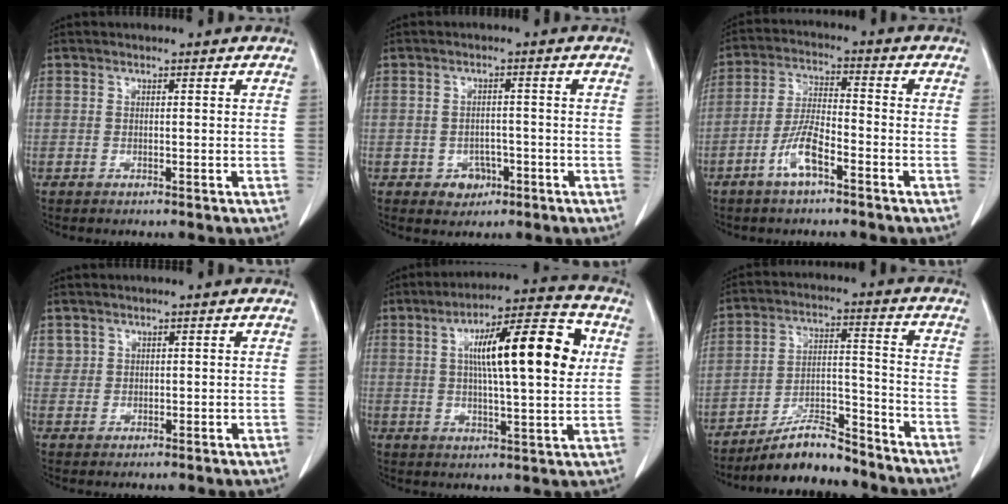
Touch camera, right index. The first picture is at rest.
{"total": 3.4, "force": [-1.5, 2.7, 1.3], "torque": [-0.012, 0.007, -0.014]}
{"total": 6.7, "force": [-3.7, 1.5, 5.4], "torque": [-0.114, 0.003, -0.073]}
{"total": 1.7, "force": [1.1, 1.3, 0.0], "torque": [0.013, 0.004, 0.017]}
{"total": 15.9, "force": [3.6, 2.6, 15.3], "torque": [-0.239, 0.027, 0.050]}
{"total": 9.5, "force": [-8.5, 2.2, 3.6], "torque": [-0.059, 0.015, -0.148]}